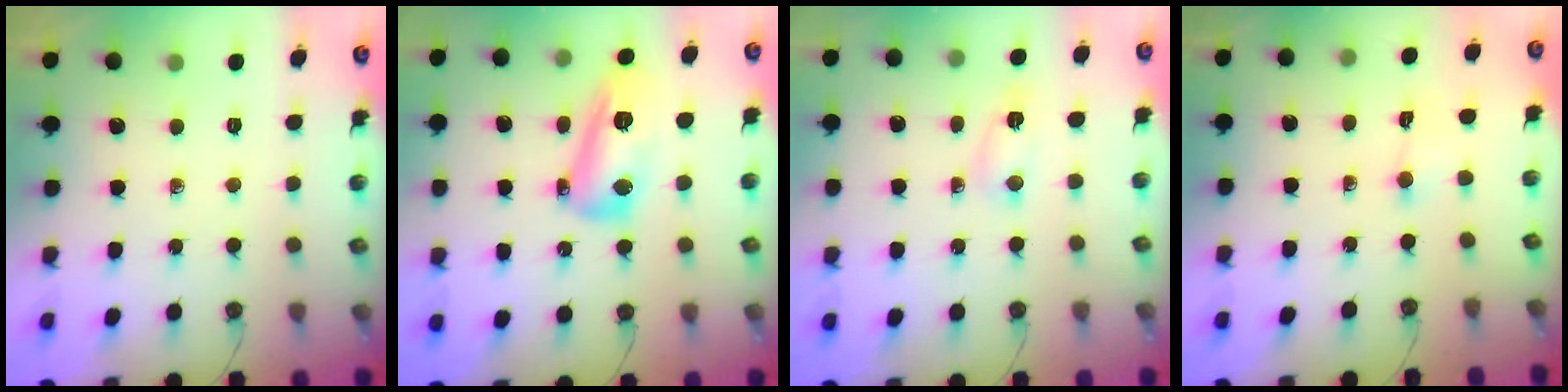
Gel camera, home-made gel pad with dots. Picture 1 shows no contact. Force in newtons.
{"total": 15.0, "press": 15.0, "slide": 1.1}
{"total": 3.0, "press": 2.9, "slide": 0.6}
{"total": 1.5, "press": 1.3, "slide": 0.8}